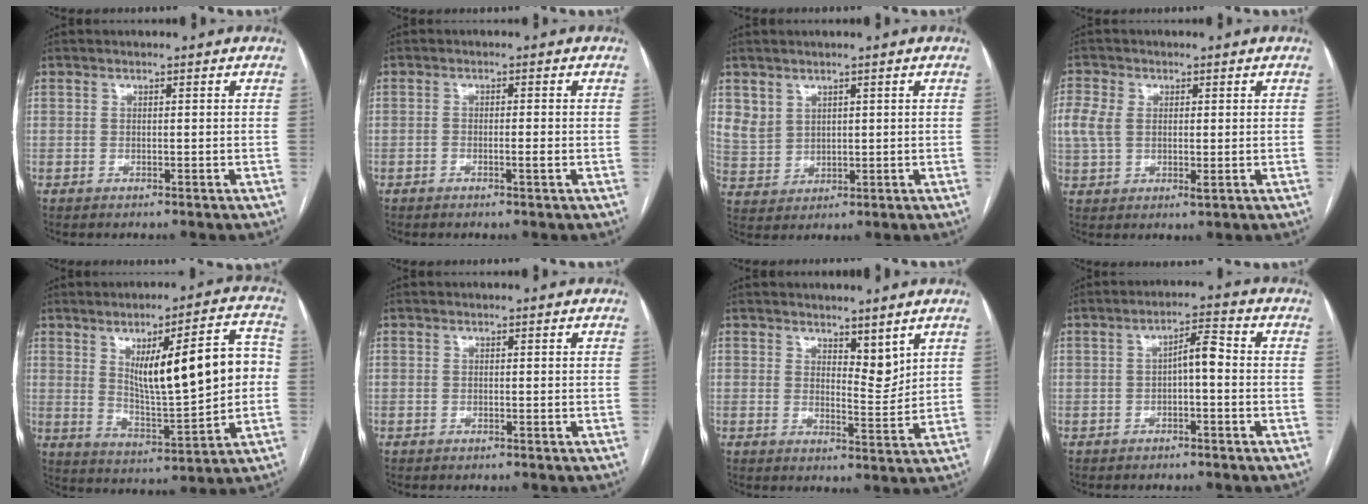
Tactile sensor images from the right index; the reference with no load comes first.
{"total": 1.5, "force": [-0.6, 0.1, 1.3], "torque": [-0.022, 0.000, -0.012]}
{"total": 4.7, "force": [2.7, 3.7, 1.0], "torque": [-0.024, 0.004, 0.067]}
{"total": 6.8, "force": [0.9, 4.4, 5.1], "torque": [-0.129, 0.007, 0.020]}
{"total": 16.1, "force": [2.2, 3.5, 15.6], "torque": [-0.232, 0.021, 0.045]}
{"total": 0.0}
{"total": 4.3, "force": [3.2, 1.6, 2.4], "torque": [-0.036, -0.012, 0.055]}
{"total": 4.1, "force": [-0.5, 1.1, 3.9], "torque": [-0.065, 0.020, -0.008]}